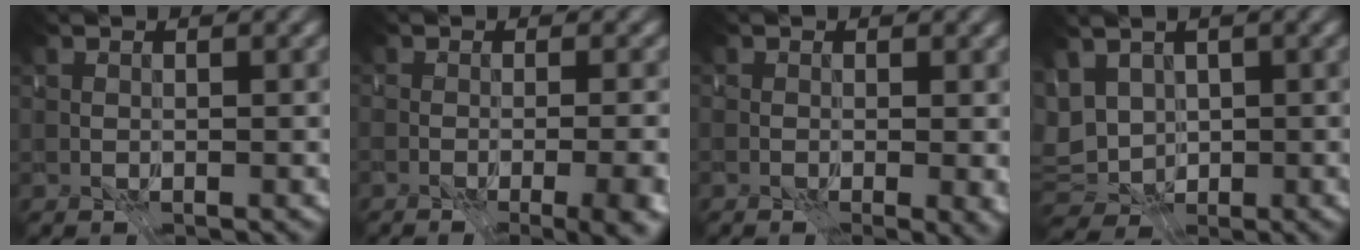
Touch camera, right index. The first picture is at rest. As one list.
[{"total": 9.1, "force": [-4.8, 4.1, 6.5], "torque": [-0.055, -0.012, -0.045]}, {"total": 3.3, "force": [-0.1, 1.7, 2.9], "torque": [-0.023, -0.024, 0.011]}, {"total": 5.1, "force": [0.0, 3.1, 4.0], "torque": [-0.057, -0.002, 0.006]}]